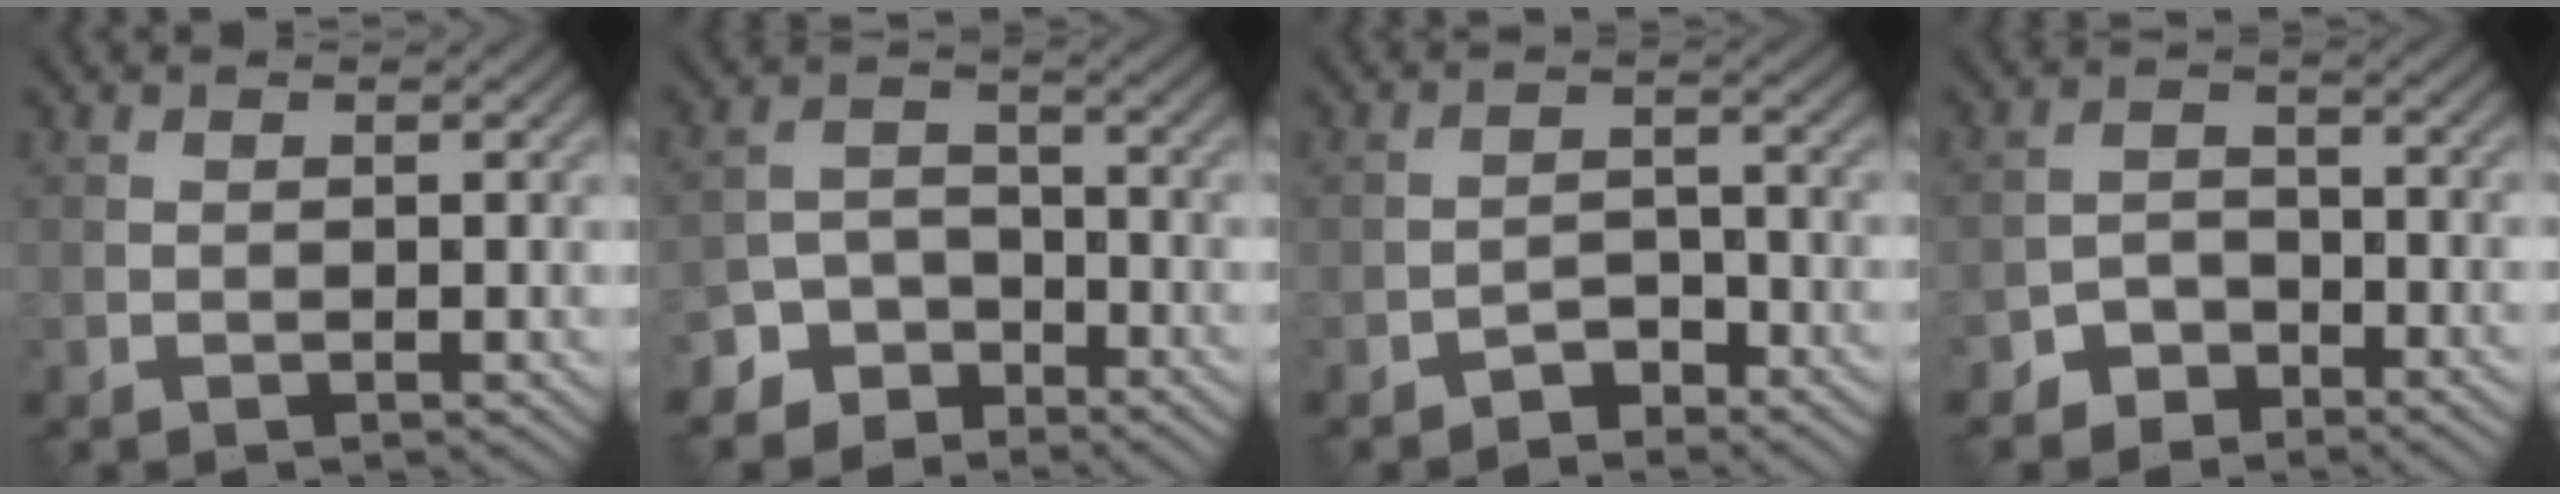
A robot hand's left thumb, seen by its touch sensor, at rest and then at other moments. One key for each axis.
{"total": 5.9, "fx": -4.7, "fy": 3.3, "fz": 1.3, "tx": -0.026, "ty": -0.003, "tz": -0.101}
{"total": 3.0, "fx": -2.5, "fy": 1.2, "fz": 1.2, "tx": -0.017, "ty": 0.010, "tz": -0.050}
{"total": 3.7, "fx": -3.0, "fy": 1.9, "fz": 1.0, "tx": -0.017, "ty": 0.008, "tz": -0.064}